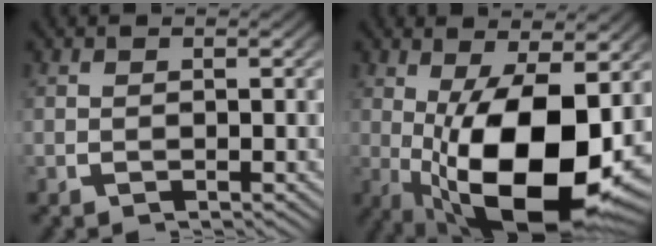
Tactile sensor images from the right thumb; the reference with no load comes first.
{"total": 16.8, "force": [-2.2, 8.6, 14.3], "torque": [-0.256, -0.064, 0.008]}